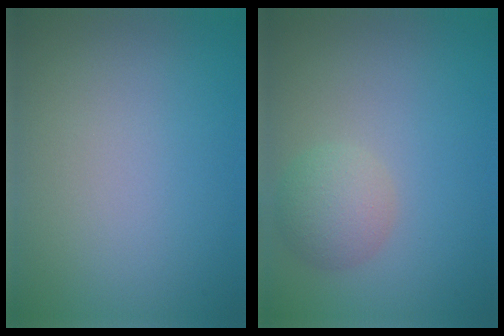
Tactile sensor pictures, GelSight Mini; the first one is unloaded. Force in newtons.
{"total": 3.0, "press": 3.0, "slide": 0.1}